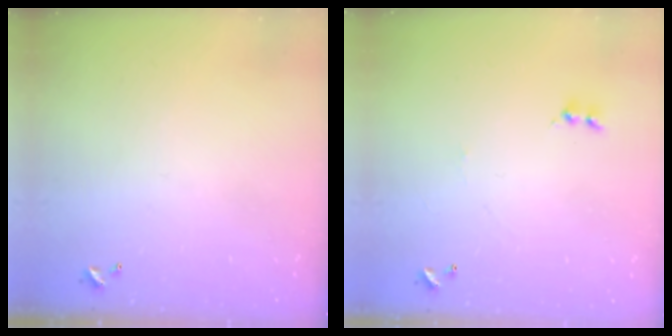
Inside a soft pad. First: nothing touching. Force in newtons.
{"total": 0.0}